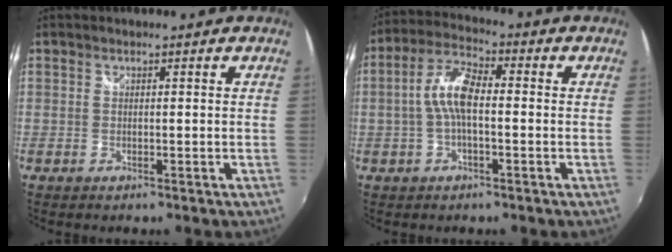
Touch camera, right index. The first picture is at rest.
{"total": 7.4, "force": [-0.7, 2.7, 6.9], "torque": [-0.145, 0.018, -0.017]}